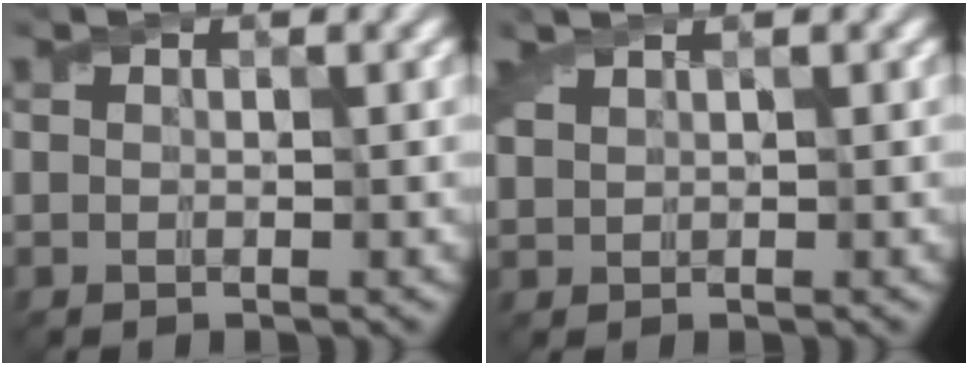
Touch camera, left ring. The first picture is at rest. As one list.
[{"total": 0.9, "force": [0.9, 0.0, 0.1], "torque": [-0.014, 0.008, 0.032]}]